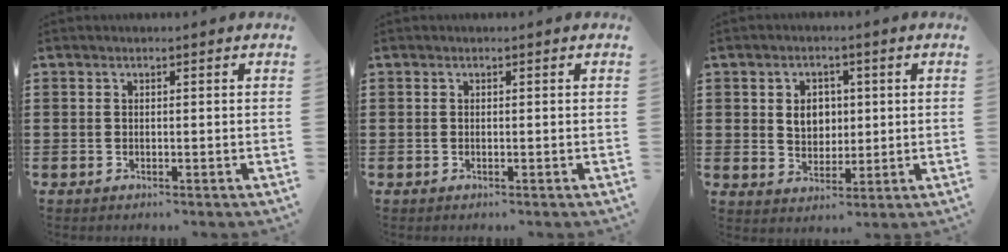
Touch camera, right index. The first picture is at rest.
{"total": 0.0}
{"total": 4.4, "force": [0.6, 3.6, 2.5], "torque": [-0.053, 0.009, 0.006]}